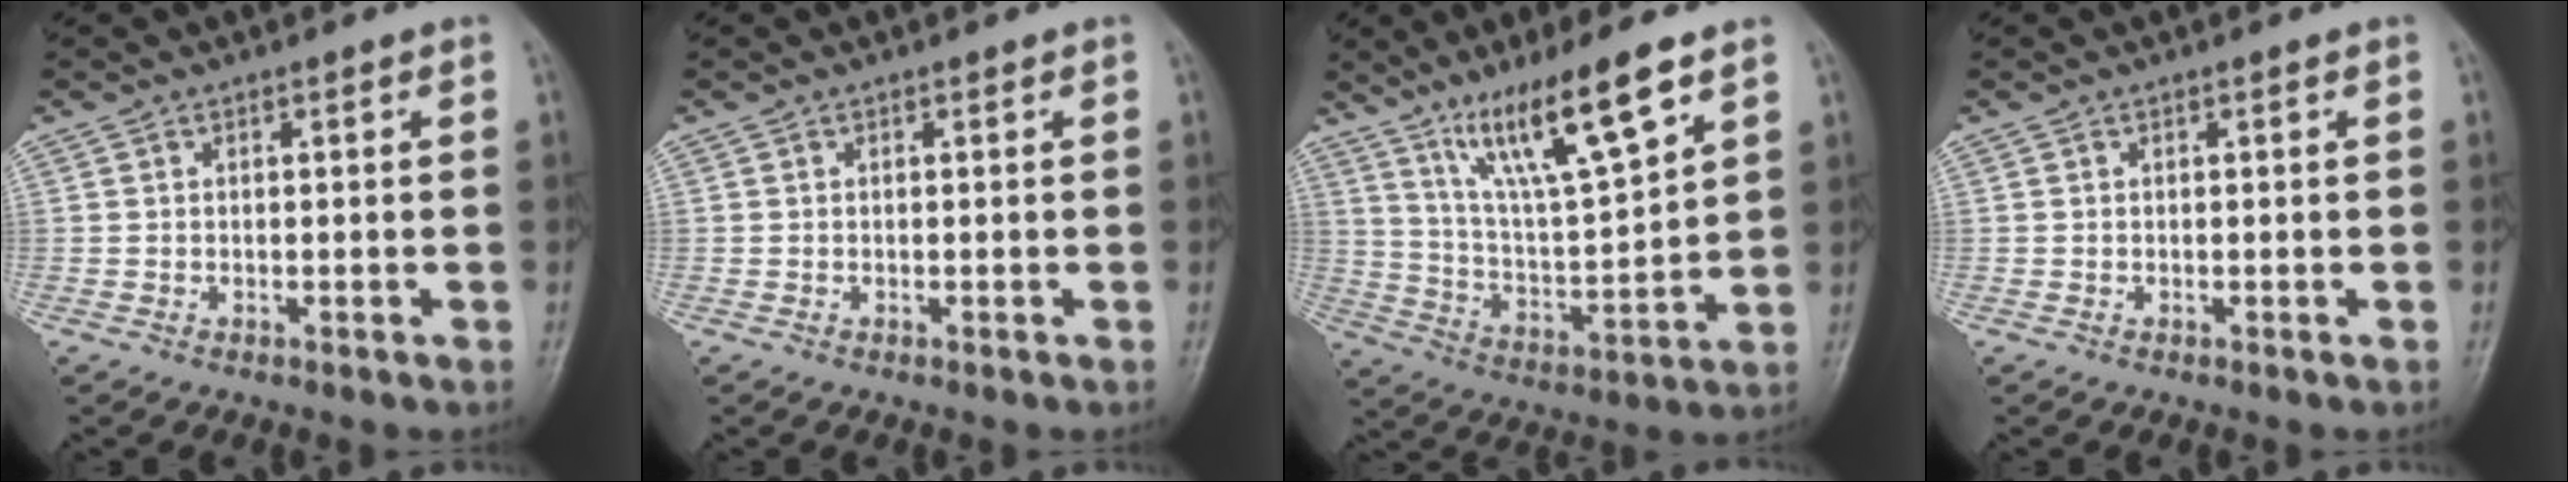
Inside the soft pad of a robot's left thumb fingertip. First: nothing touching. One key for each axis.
{"total": 0.0}
{"total": 15.8, "fx": 9.8, "fy": 2.5, "fz": 12.1, "tx": -0.210, "ty": -0.049, "tz": 0.190}
{"total": 0.0}